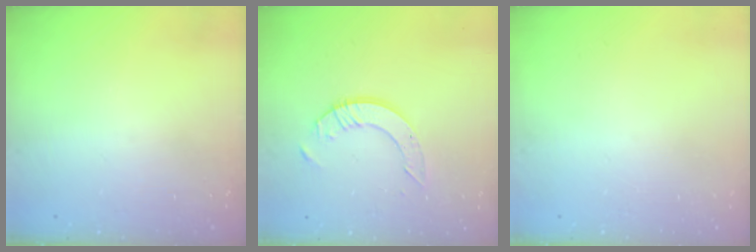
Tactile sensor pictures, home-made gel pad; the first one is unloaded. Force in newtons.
{"total": 6.9, "press": 6.8, "slide": 0.7}
{"total": 0.0}